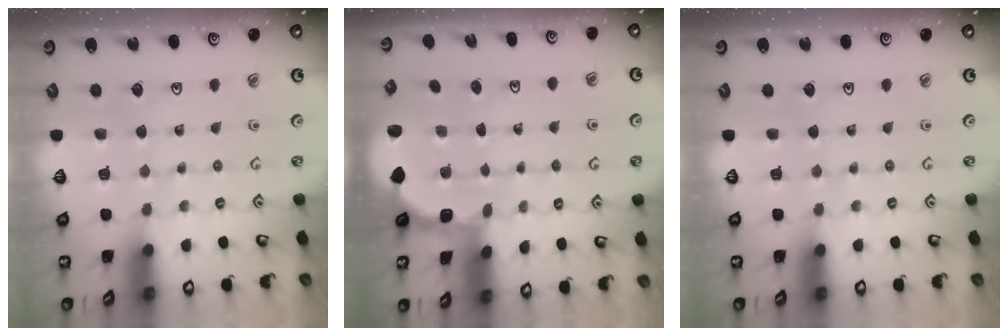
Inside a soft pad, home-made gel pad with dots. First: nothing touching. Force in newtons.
{"total": 1.8, "press": 1.7, "slide": 0.7}
{"total": 0.0}